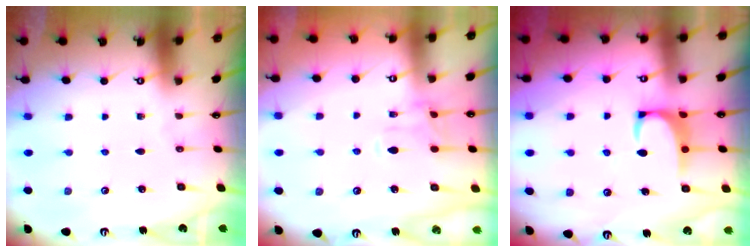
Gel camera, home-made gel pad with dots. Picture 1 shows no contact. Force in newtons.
{"total": 2.4, "press": 2.0, "slide": 1.4}
{"total": 2.4, "press": 2.3, "slide": 0.7}